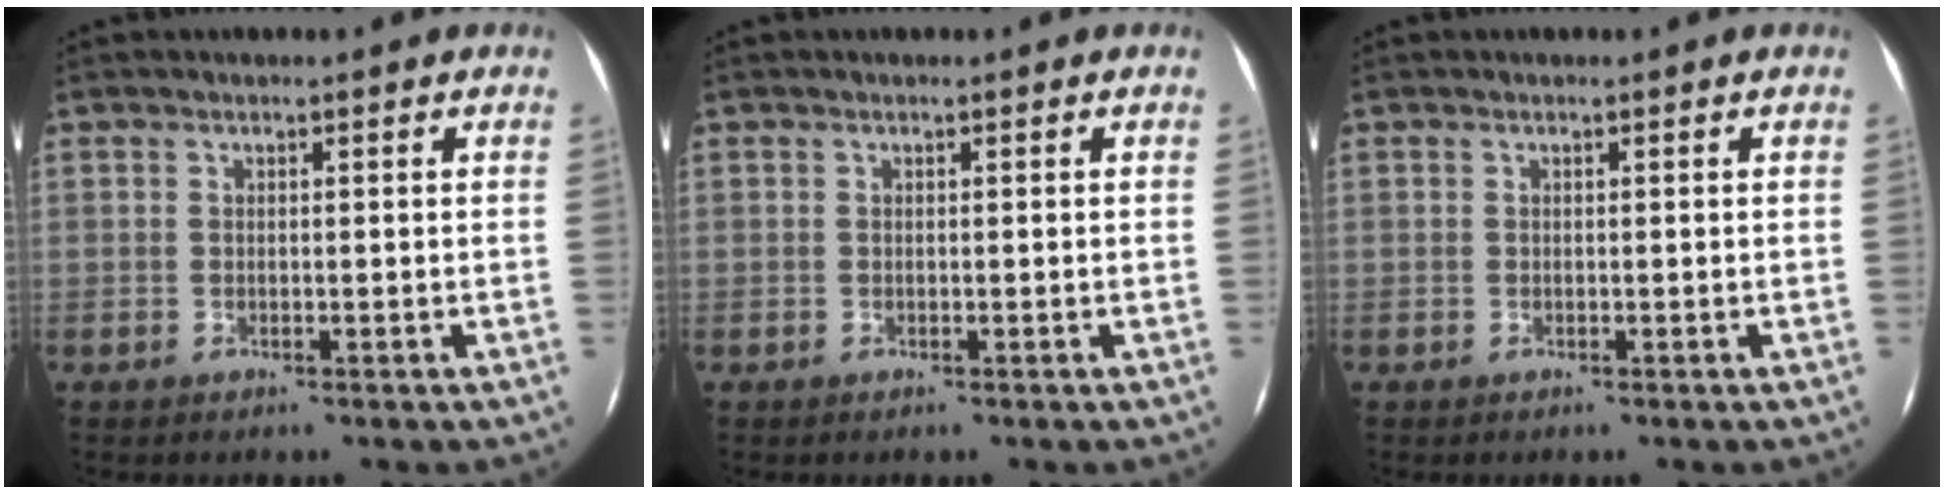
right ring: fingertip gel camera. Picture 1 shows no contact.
{"total": 0.0}
{"total": 0.0}